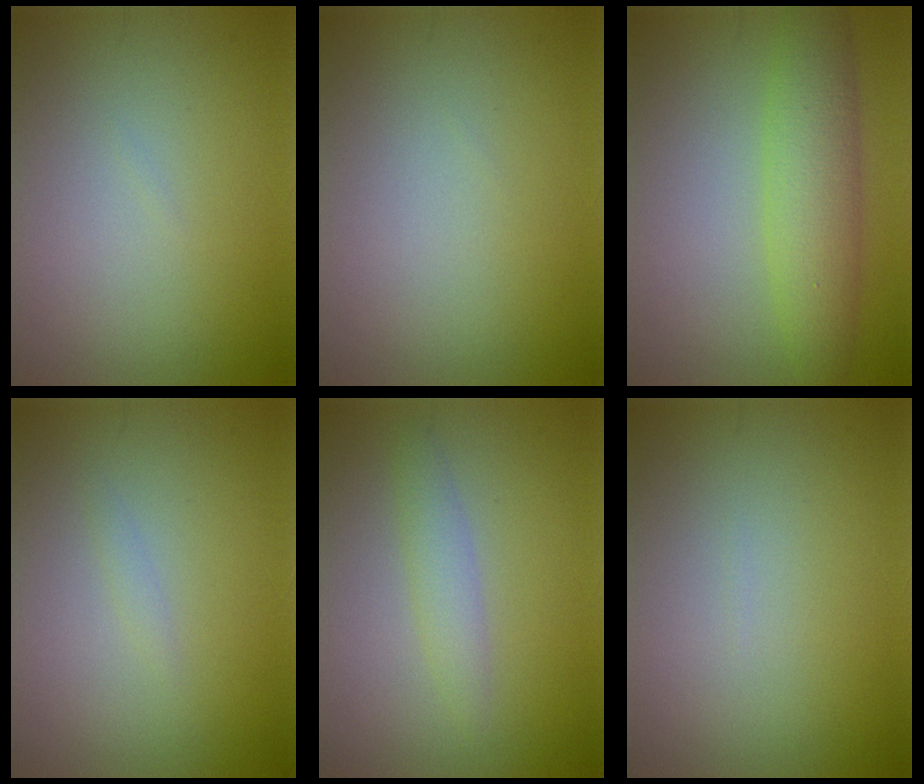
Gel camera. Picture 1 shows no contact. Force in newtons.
{"total": 0.0}
{"total": 5.1, "press": 5.1, "slide": 0.2}
{"total": 0.6, "press": 0.6, "slide": 0.0}
{"total": 2.0, "press": 2.0, "slide": 0.0}
{"total": 0.0}